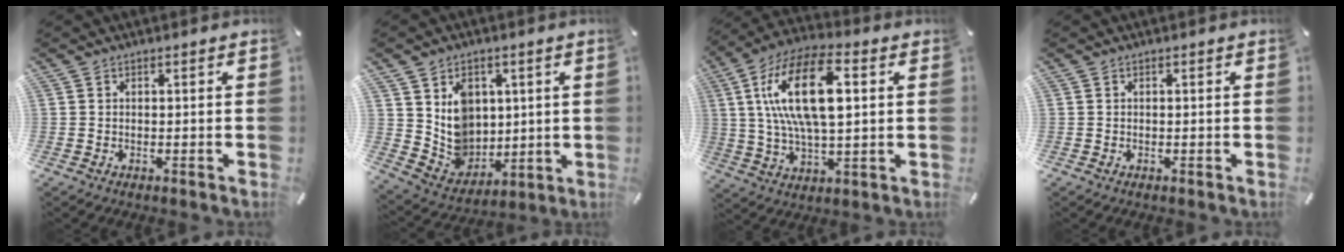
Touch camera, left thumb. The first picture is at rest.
{"total": 10.3, "force": [3.4, 9.3, 2.7], "torque": [-0.052, -0.027, 0.077]}
{"total": 19.0, "force": [4.8, 8.7, 16.2], "torque": [-0.332, -0.001, 0.070]}
{"total": 0.0}